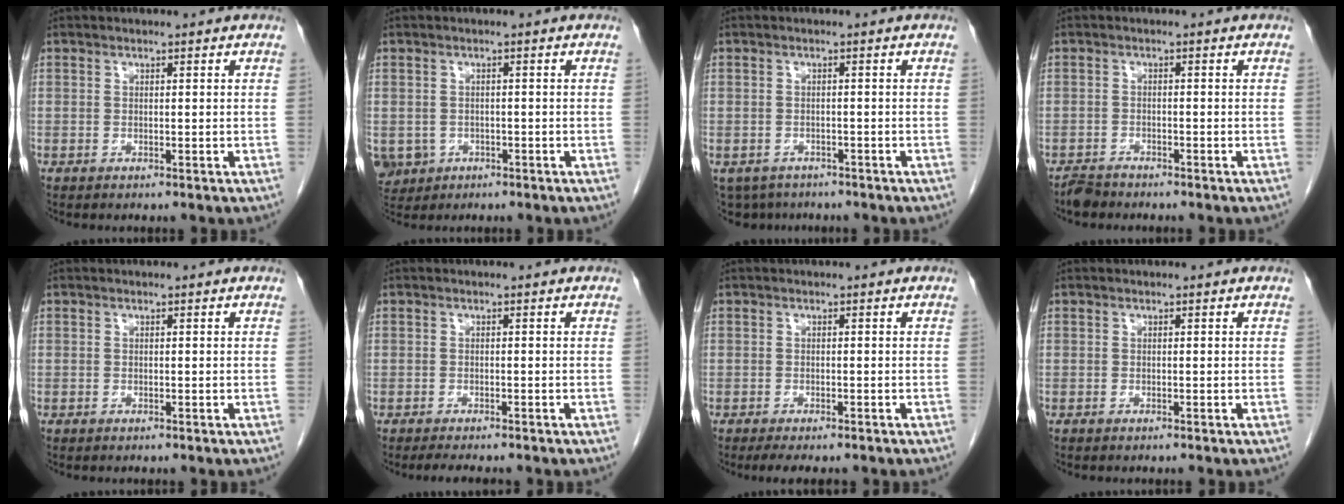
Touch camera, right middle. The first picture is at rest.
{"total": 6.6, "force": [-2.7, 5.8, 1.9], "torque": [-0.053, -0.001, -0.036]}
{"total": 5.8, "force": [-4.6, 3.4, 1.0], "torque": [-0.016, -0.005, -0.063]}
{"total": 2.0, "force": [-1.9, 0.5, 0.3], "torque": [-0.011, -0.004, -0.033]}
{"total": 0.0}
{"total": 3.6, "force": [-3.1, 0.6, 1.8], "torque": [-0.027, -0.009, -0.042]}
{"total": 4.7, "force": [-3.8, 1.2, 2.5], "torque": [-0.034, -0.010, -0.053]}
{"total": 0.0}